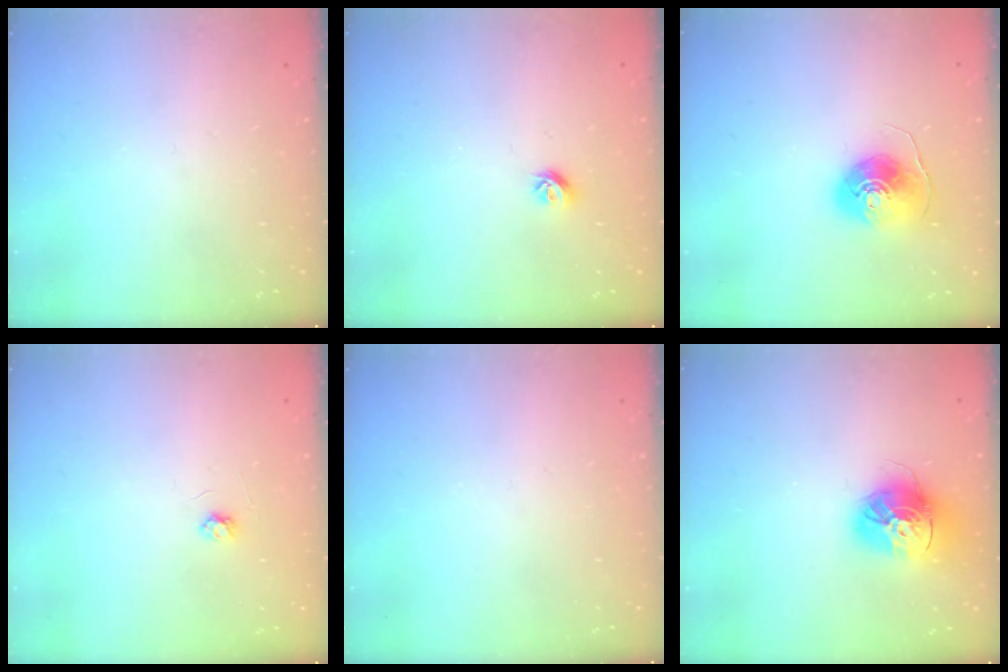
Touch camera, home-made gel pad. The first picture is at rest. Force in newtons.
{"total": 5.4, "press": 5.3, "slide": 0.9}
{"total": 8.1, "press": 8.1, "slide": 0.3}
{"total": 2.6, "press": 2.6, "slide": 0.3}
{"total": 0.0}
{"total": 15.9, "press": 15.8, "slide": 1.4}